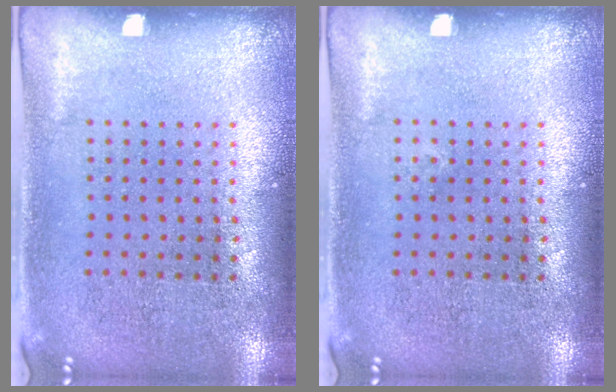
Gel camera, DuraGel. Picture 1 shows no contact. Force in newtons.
{"total": 0.0}